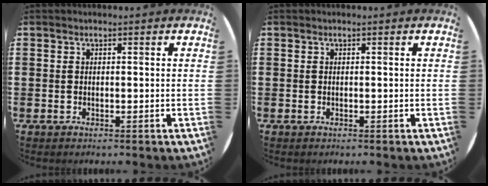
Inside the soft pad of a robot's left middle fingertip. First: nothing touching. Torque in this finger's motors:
{"motor_torque": [-0.03, 0.01, 0.00, 0.01]}